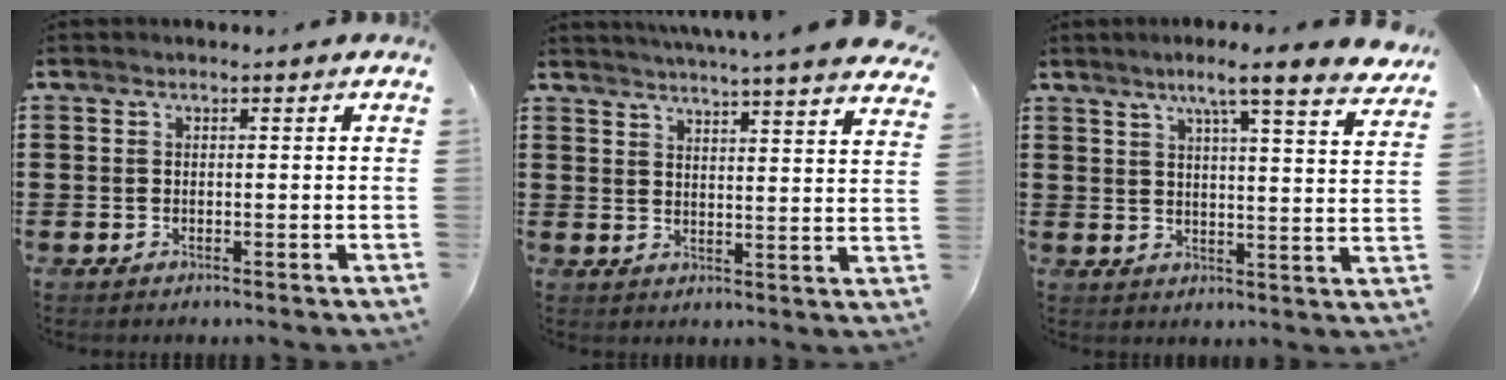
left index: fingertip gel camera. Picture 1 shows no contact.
{"total": 4.3, "force": [4.1, -0.8, 1.0], "torque": [-0.029, -0.031, 0.068]}
{"total": 6.1, "force": [4.8, -0.6, 3.8], "torque": [-0.085, -0.028, 0.072]}